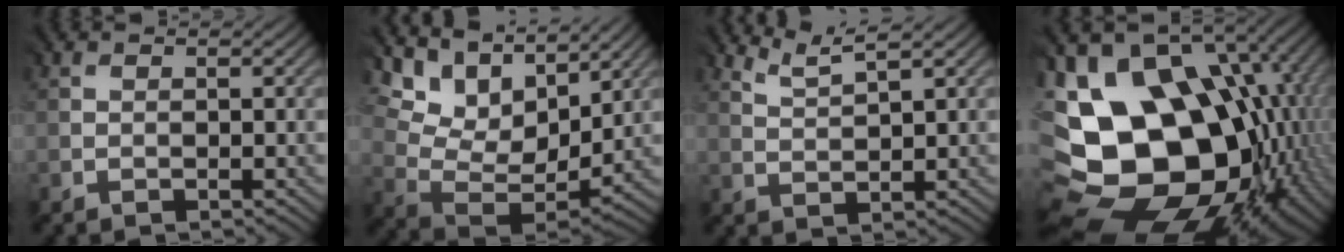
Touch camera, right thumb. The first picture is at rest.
{"total": 11.0, "force": [8.1, 5.2, 5.4], "torque": [-0.147, 0.024, 0.143]}
{"total": 2.7, "force": [2.6, -0.3, 1.0], "torque": [-0.023, 0.003, 0.061]}
{"total": 21.6, "force": [-0.9, 15.5, 15.0], "torque": [-0.293, -0.016, 0.000]}